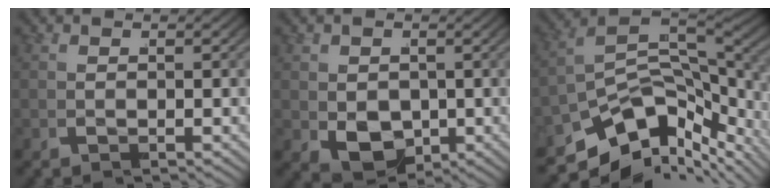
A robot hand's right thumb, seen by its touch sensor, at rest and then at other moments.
{"total": 5.7, "force": [-1.3, 4.6, 3.2], "torque": [-0.091, -0.054, -0.004]}
{"total": 12.4, "force": [-6.2, 7.4, 7.7], "torque": [-0.140, -0.045, -0.084]}